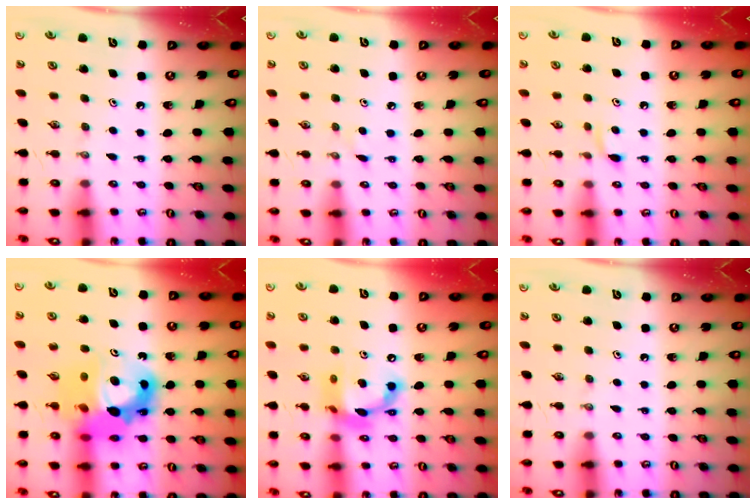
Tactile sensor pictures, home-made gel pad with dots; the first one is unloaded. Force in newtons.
{"total": 2.1, "press": 2.1, "slide": 0.3}
{"total": 4.4, "press": 4.4, "slide": 0.7}
{"total": 17.8, "press": 17.5, "slide": 3.1}
{"total": 14.0, "press": 13.9, "slide": 1.3}
{"total": 0.0}